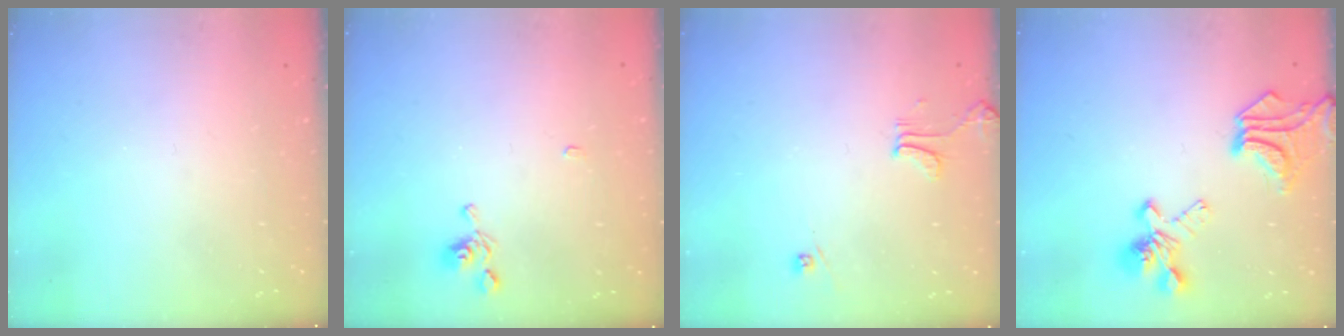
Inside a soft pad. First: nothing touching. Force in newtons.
{"total": 2.2, "press": 2.2, "slide": 0.2}
{"total": 0.6, "press": 0.5, "slide": 0.4}
{"total": 7.0, "press": 6.6, "slide": 2.4}